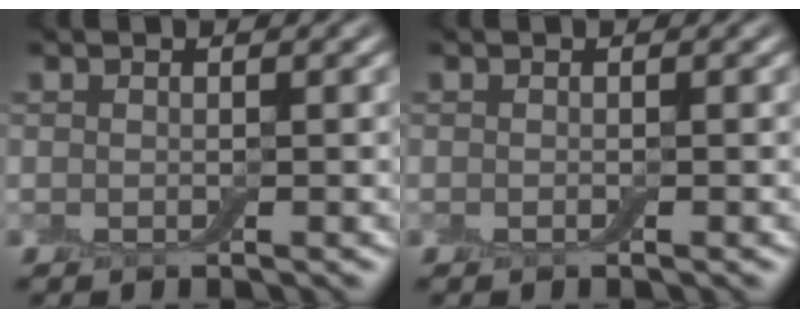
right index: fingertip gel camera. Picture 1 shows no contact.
{"total": 0.0}